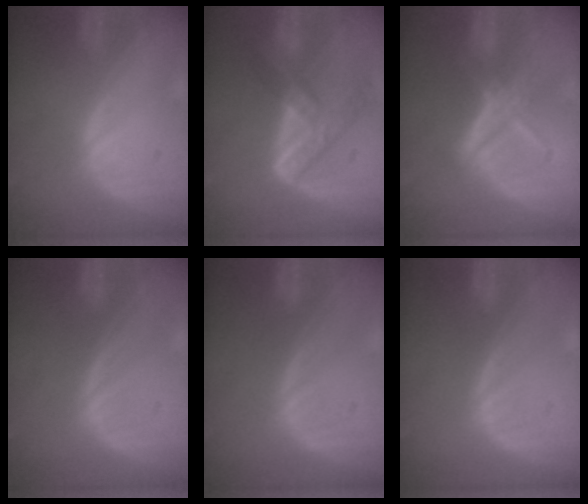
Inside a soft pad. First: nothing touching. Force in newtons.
{"total": 7.2, "press": 6.2, "slide": 3.8}
{"total": 5.6, "press": 5.1, "slide": 2.3}
{"total": 0.0}
{"total": 0.0}
{"total": 0.0}